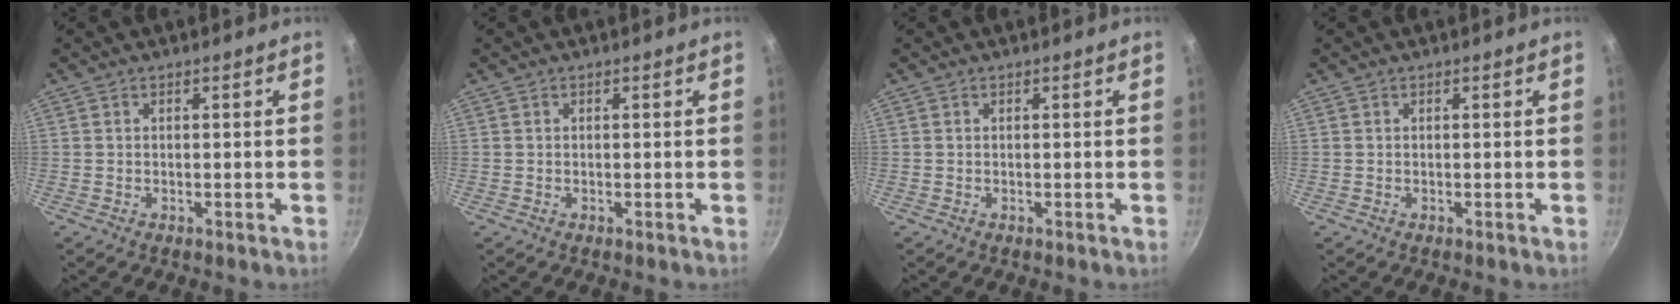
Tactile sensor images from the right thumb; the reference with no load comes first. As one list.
[{"total": 0.0}, {"total": 0.0}, {"total": 0.0}]